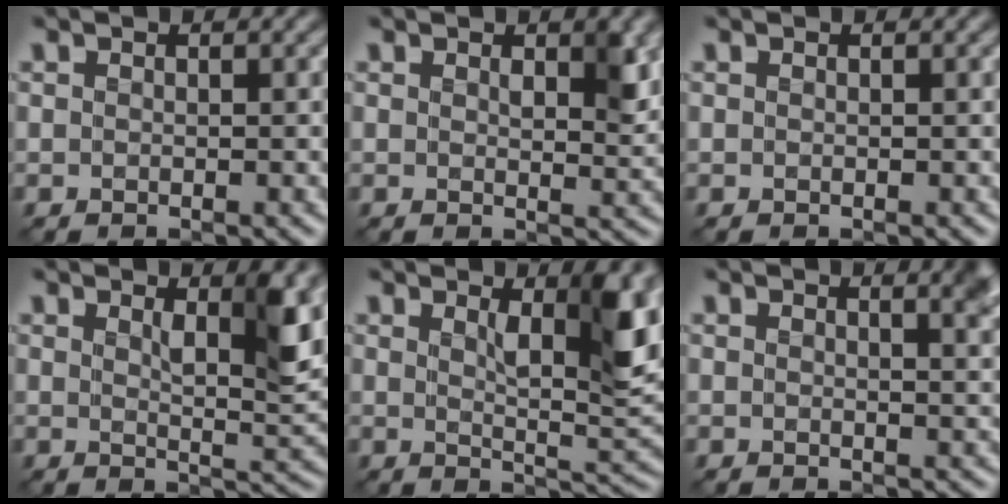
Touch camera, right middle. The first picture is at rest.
{"total": 2.5, "force": [0.9, 0.9, 2.1], "torque": [-0.026, -0.006, 0.016]}
{"total": 0.0}
{"total": 5.0, "force": [1.8, 1.4, 4.5], "torque": [-0.065, -0.007, 0.029]}
{"total": 7.0, "force": [2.2, 2.2, 6.3], "torque": [-0.092, -0.008, 0.038]}
{"total": 3.2, "force": [1.8, 1.2, 2.4], "torque": [-0.009, 0.007, 0.015]}